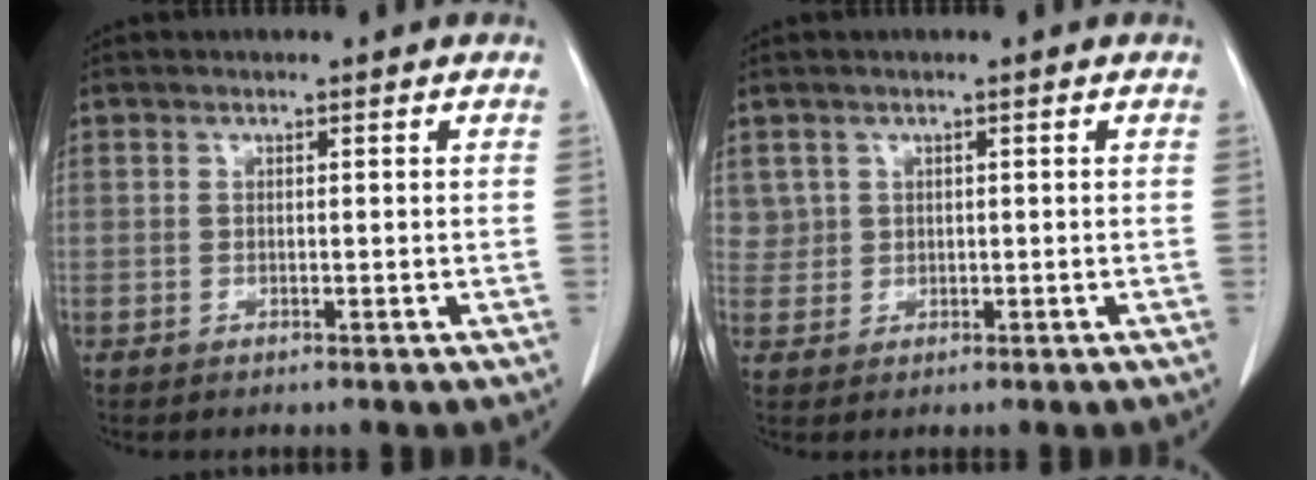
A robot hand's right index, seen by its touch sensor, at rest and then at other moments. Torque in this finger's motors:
{"motor_torque": [0.06, 0.11, 0.04, 0.00]}